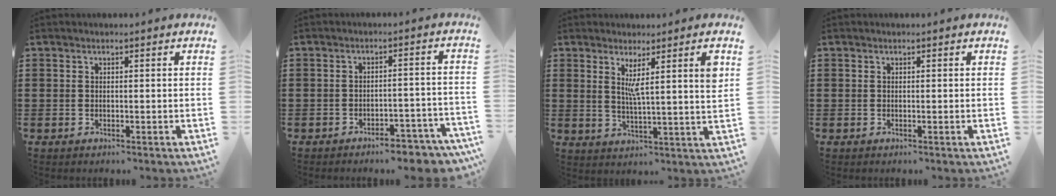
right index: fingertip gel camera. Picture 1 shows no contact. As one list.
[{"total": 4.9, "force": [-4.6, 0.5, 1.7], "torque": [-0.028, -0.002, -0.087]}, {"total": 6.0, "force": [2.7, 0.5, 5.3], "torque": [-0.094, -0.009, 0.039]}, {"total": 0.0}]